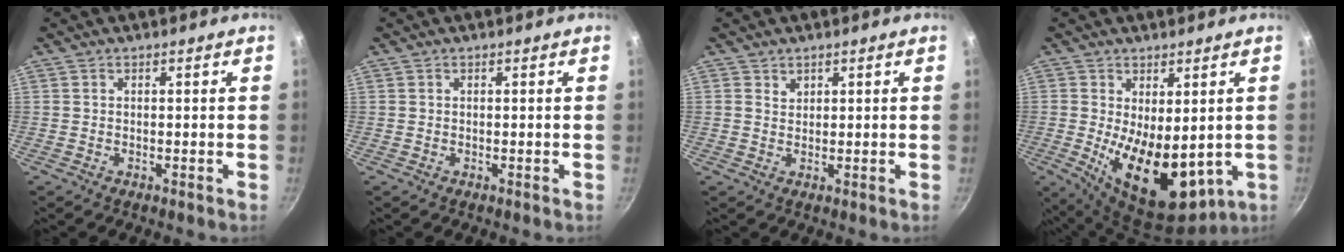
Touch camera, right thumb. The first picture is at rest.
{"total": 0.0}
{"total": 1.4, "force": [0.9, 1.1, 0.3], "torque": [0.002, -0.002, 0.014]}
{"total": 14.8, "force": [-0.7, 8.0, 12.5], "torque": [-0.182, -0.032, 0.011]}